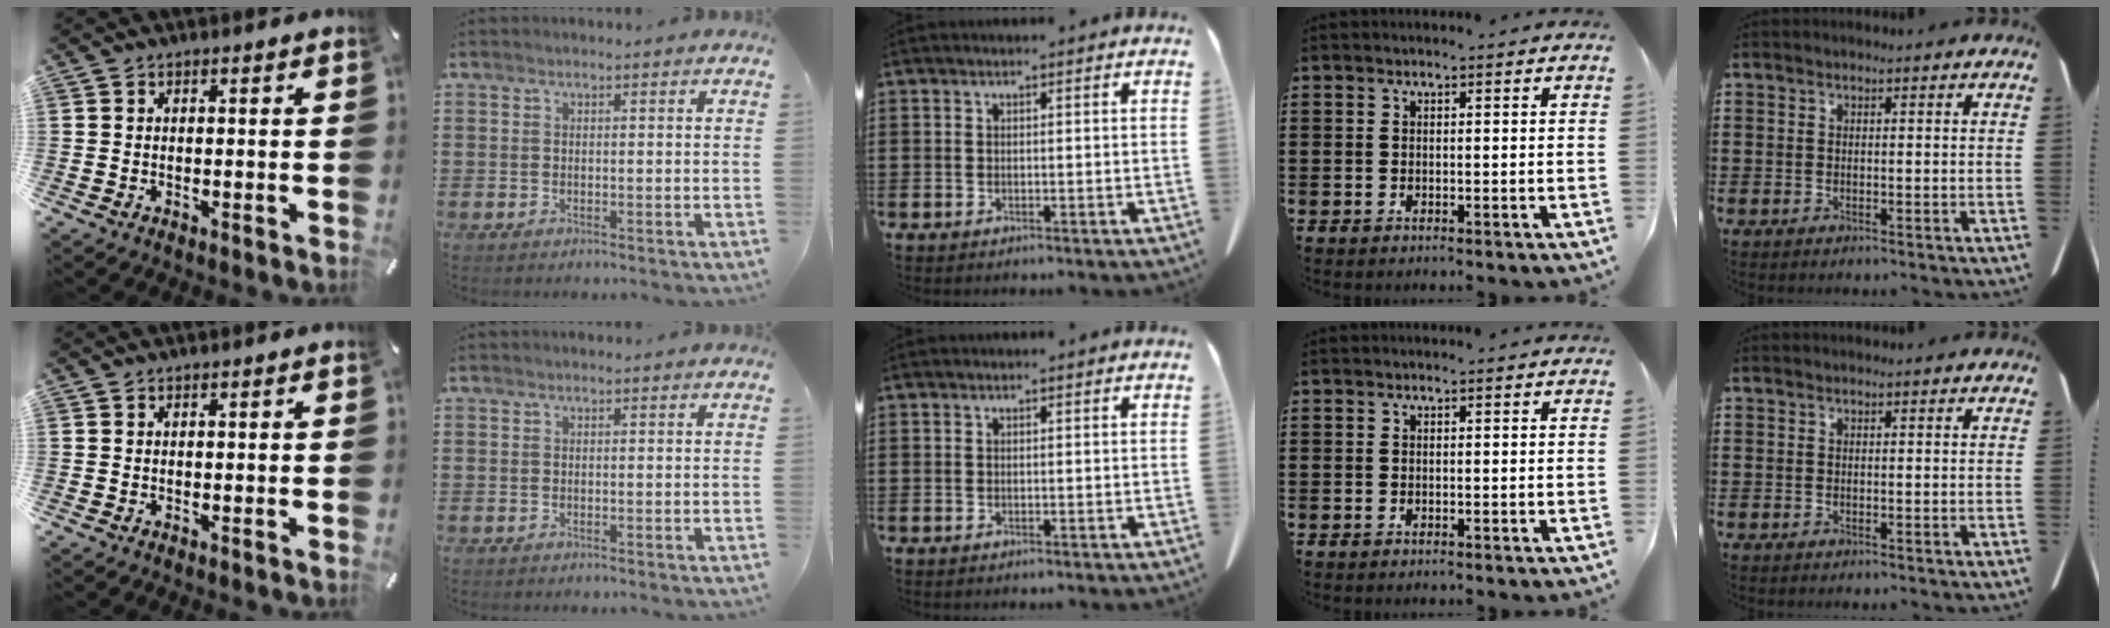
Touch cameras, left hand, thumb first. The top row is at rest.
{}